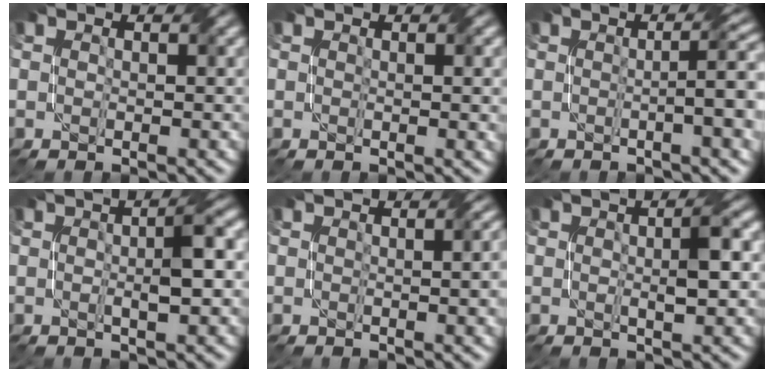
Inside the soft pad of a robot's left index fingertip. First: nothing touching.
{"total": 1.6, "force": [0.4, 0.4, 1.5], "torque": [-0.016, 0.001, 0.009]}
{"total": 5.7, "force": [0.1, 1.2, 5.6], "torque": [-0.069, 0.012, -0.002]}
{"total": 3.8, "force": [0.3, 0.5, 3.7], "torque": [-0.059, 0.008, 0.003]}
{"total": 3.6, "force": [0.4, 1.4, 3.3], "torque": [-0.022, 0.011, 0.007]}
{"total": 3.0, "force": [0.4, 0.5, 3.0], "torque": [-0.045, 0.006, 0.006]}